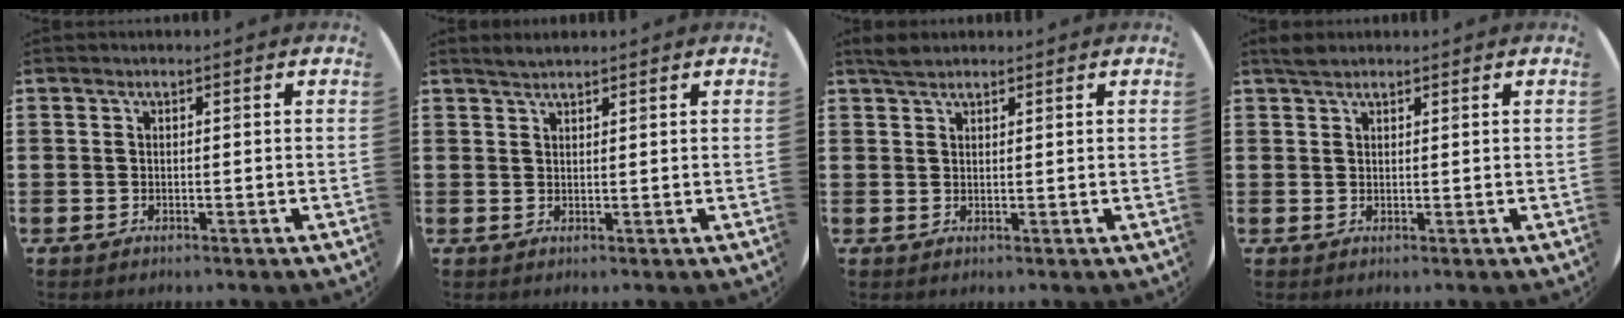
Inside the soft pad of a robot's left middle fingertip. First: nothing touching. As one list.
[{"total": 1.6, "force": [1.5, 0.2, 0.4], "torque": [-0.009, 0.003, 0.029]}, {"total": 2.2, "force": [2.0, 0.8, 0.6], "torque": [-0.008, 0.002, 0.037]}, {"total": 1.9, "force": [1.7, 0.7, 0.5], "torque": [-0.005, 0.002, 0.030]}]